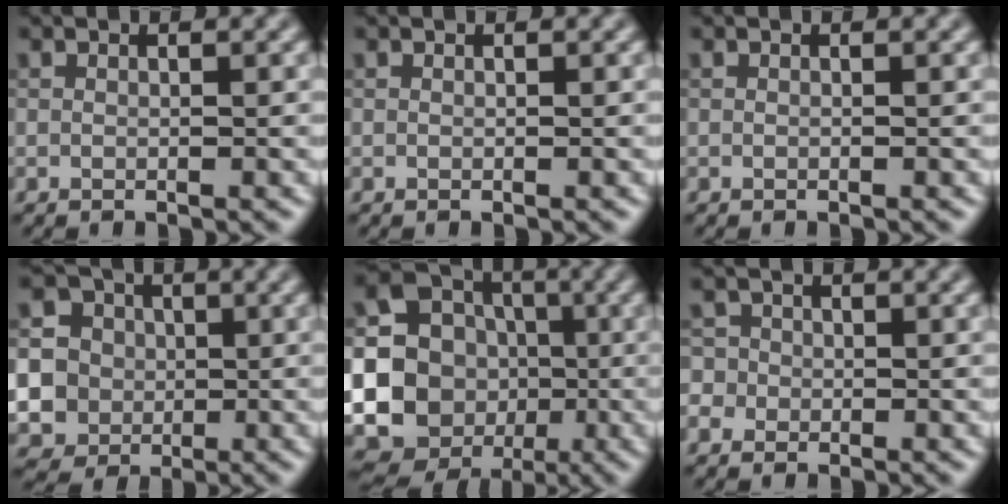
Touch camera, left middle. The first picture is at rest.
{"total": 0.0}
{"total": 0.0}
{"total": 12.2, "force": [-0.1, 11.6, 3.9], "torque": [-0.113, 0.001, -0.013]}
{"total": 24.5, "force": [-4.4, 23.2, 6.5], "torque": [-0.136, -0.026, -0.125]}
{"total": 3.0, "force": [-0.6, 2.8, 0.8], "torque": [0.004, 0.019, -0.035]}